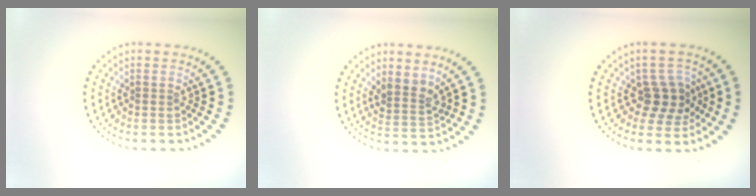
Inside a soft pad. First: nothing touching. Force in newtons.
{"total": 2.4, "press": 1.9, "slide": 1.5}
{"total": 3.3, "press": 3.0, "slide": 1.3}